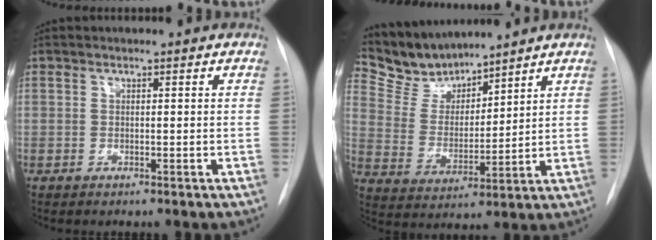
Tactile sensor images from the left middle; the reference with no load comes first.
{"total": 8.9, "force": [8.7, 1.8, 1.1], "torque": [-0.035, 0.006, 0.185]}